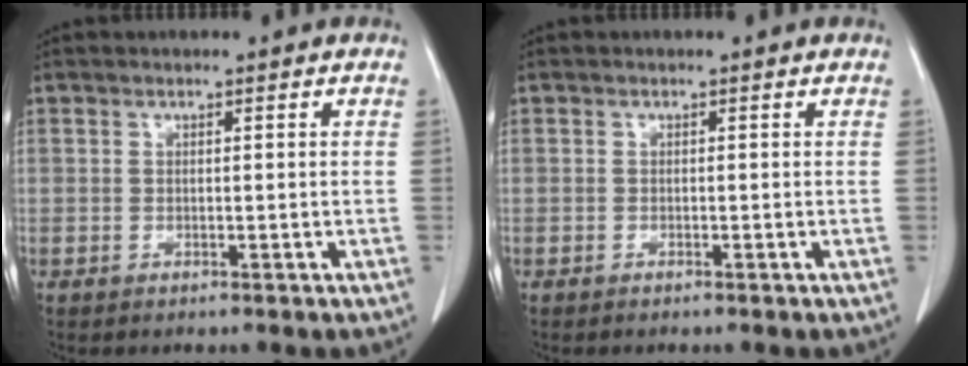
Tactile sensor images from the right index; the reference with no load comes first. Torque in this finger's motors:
{"motor_torque": [-0.04, 0.12, 0.03, 0.00]}